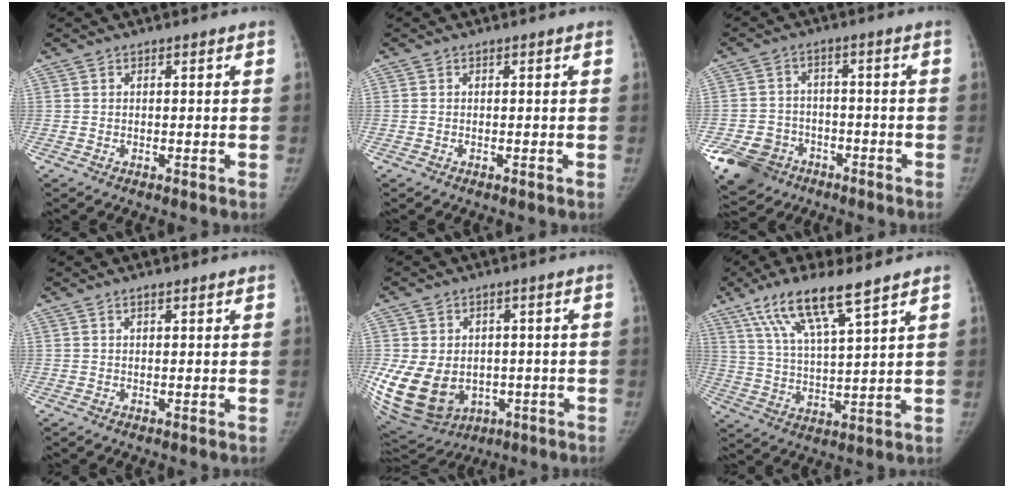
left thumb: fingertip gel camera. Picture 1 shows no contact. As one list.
[{"total": 0.0}, {"total": 10.9, "force": [-6.1, 8.4, 3.5], "torque": [-0.065, 0.030, -0.098]}, {"total": 1.1, "force": [0.8, 0.3, 0.7], "torque": [-0.012, -0.002, 0.013]}, {"total": 20.1, "force": [-3.9, 15.5, 12.1], "torque": [-0.263, -0.001, -0.028]}, {"total": 13.2, "force": [8.6, 2.4, 9.8], "torque": [-0.182, -0.029, 0.168]}]